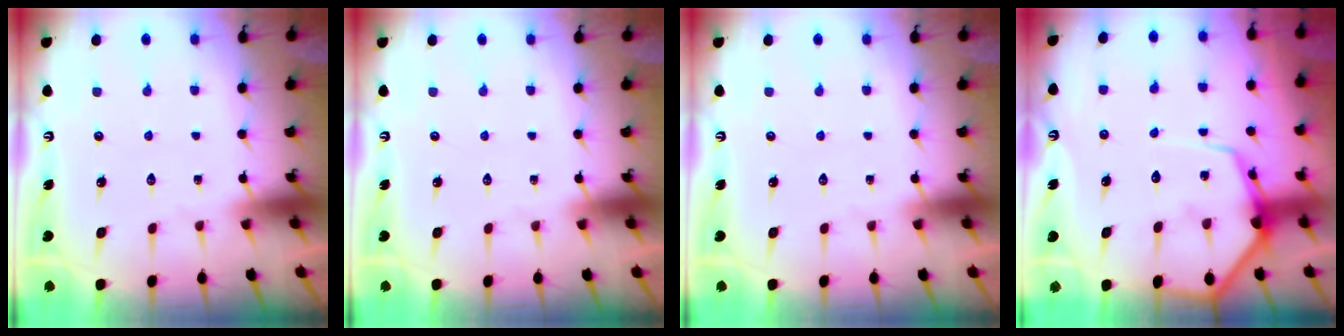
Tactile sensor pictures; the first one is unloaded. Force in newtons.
{"total": 0.0}
{"total": 0.0}
{"total": 9.8, "press": 9.7, "slide": 1.1}